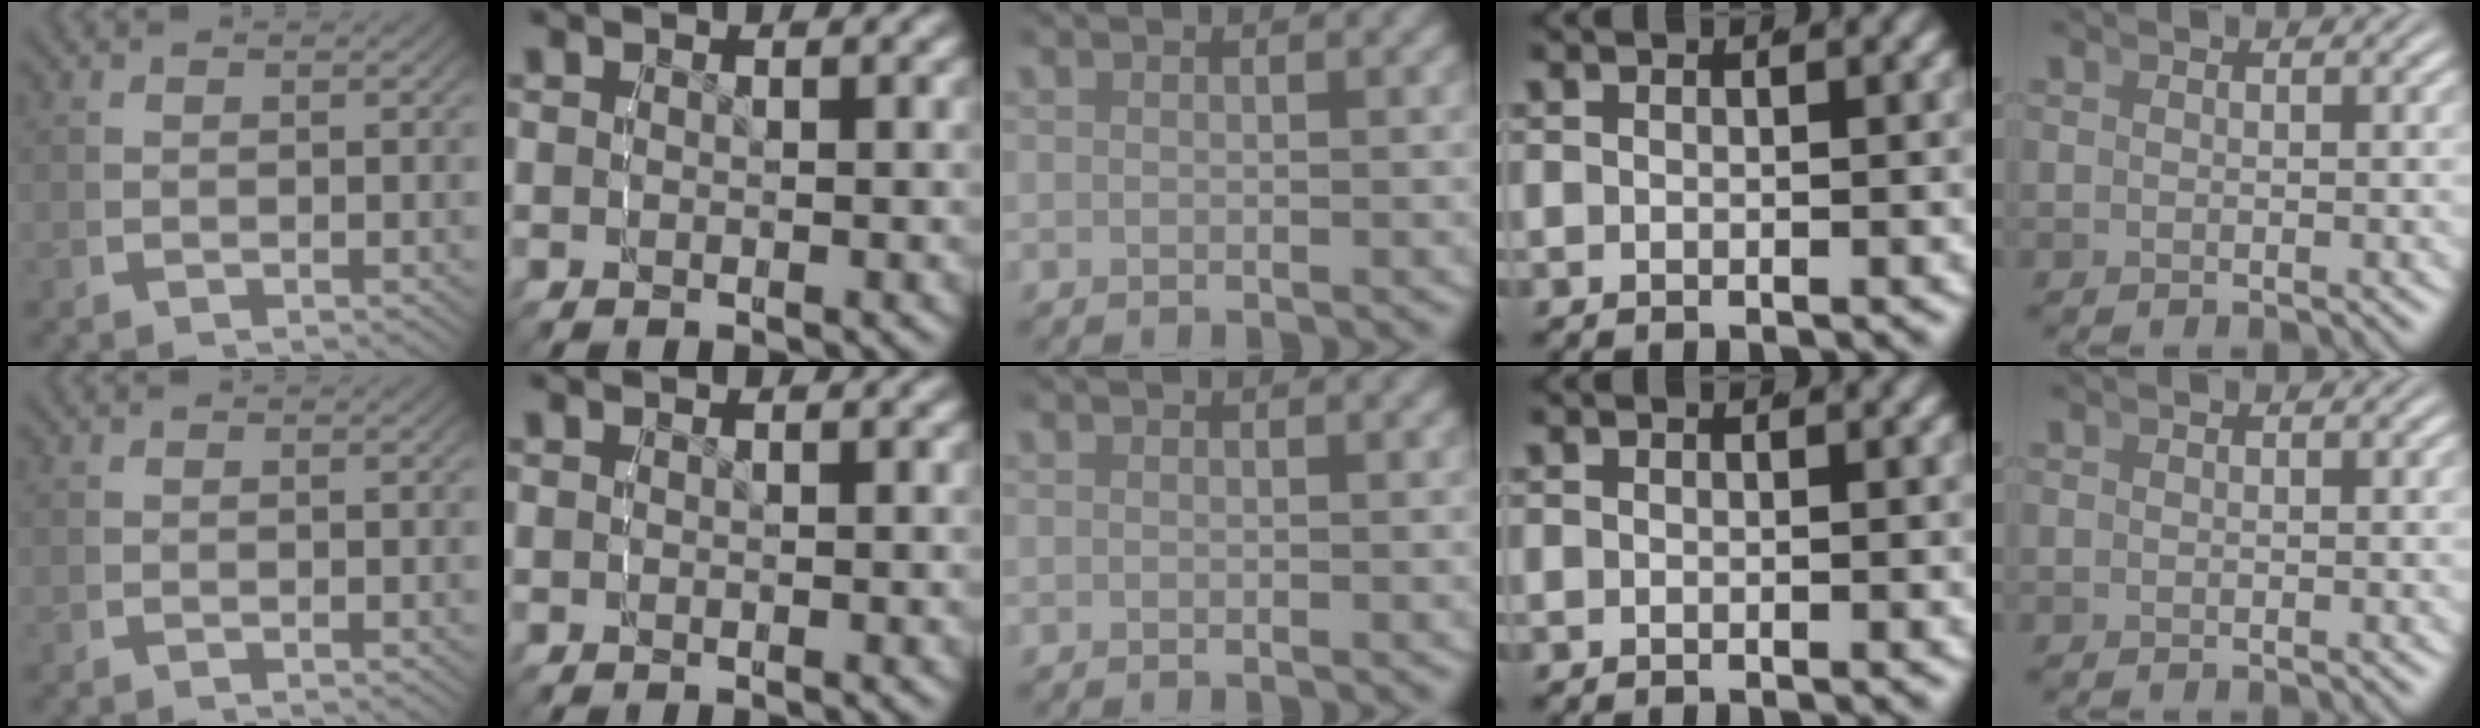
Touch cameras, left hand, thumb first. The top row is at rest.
{}